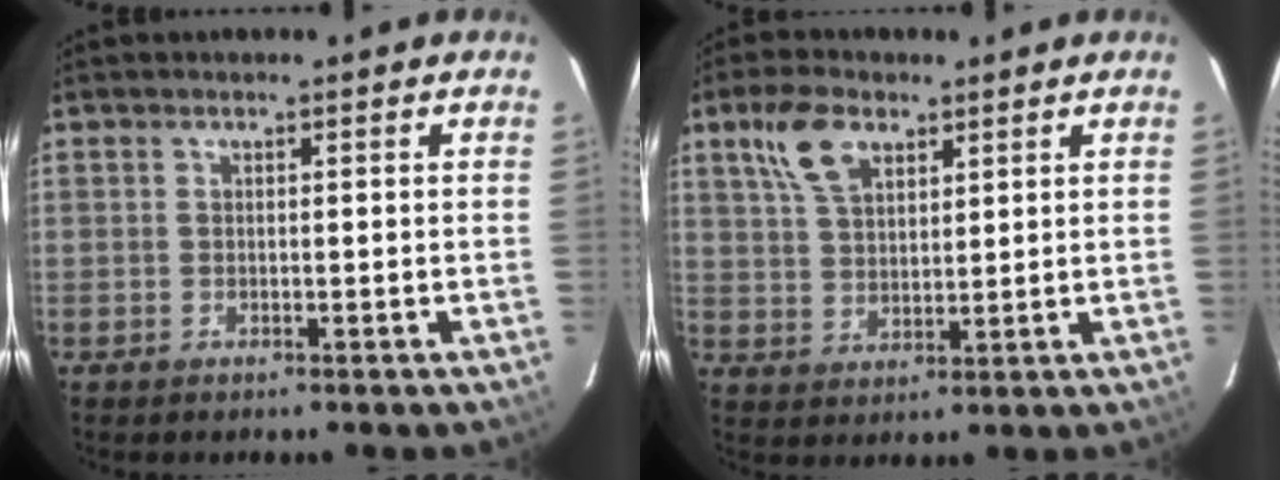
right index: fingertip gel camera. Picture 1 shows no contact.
{"total": 8.4, "force": [4.6, 4.5, 5.4], "torque": [-0.110, 0.020, 0.091]}